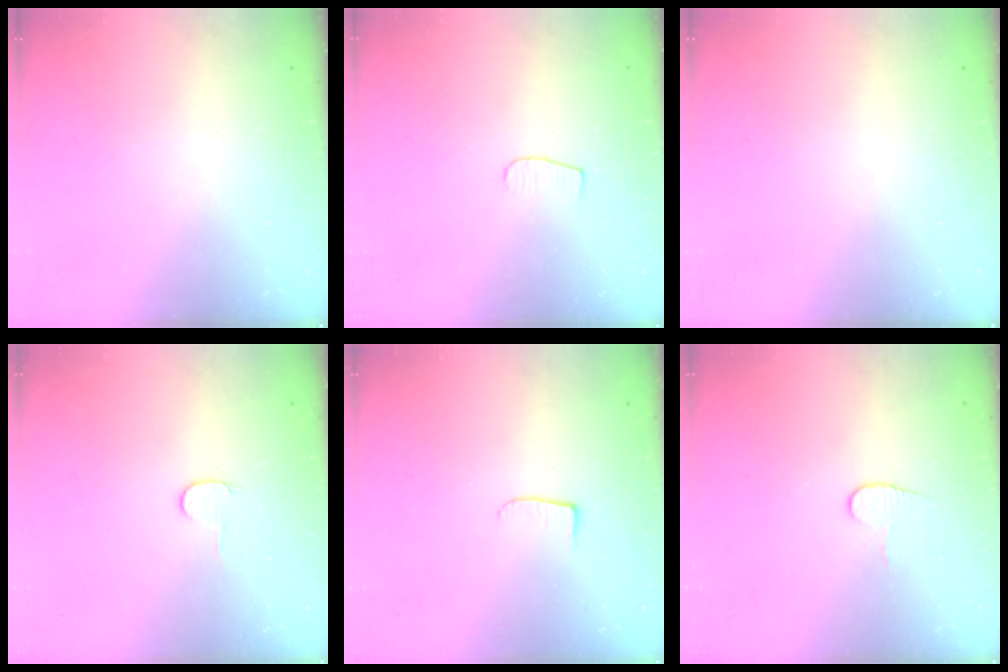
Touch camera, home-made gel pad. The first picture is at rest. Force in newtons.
{"total": 4.8, "press": 4.8, "slide": 0.6}
{"total": 0.0}
{"total": 3.6, "press": 3.6, "slide": 0.4}
{"total": 5.0, "press": 4.9, "slide": 0.6}
{"total": 5.3, "press": 5.3, "slide": 0.5}